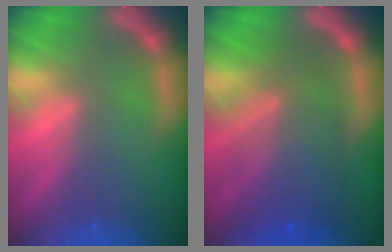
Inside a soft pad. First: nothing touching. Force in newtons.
{"total": 8.5}